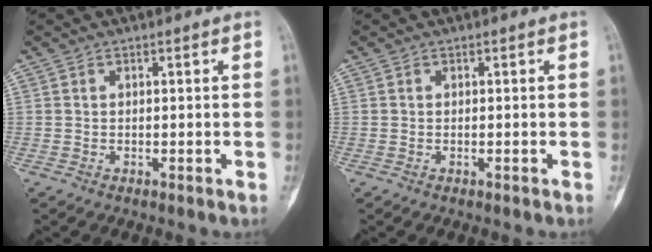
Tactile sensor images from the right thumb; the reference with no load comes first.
{"total": 0.0}